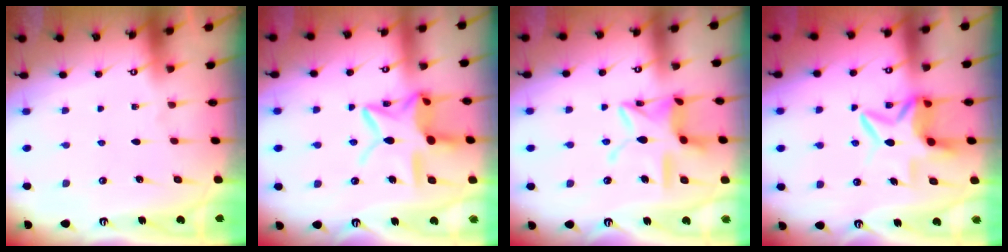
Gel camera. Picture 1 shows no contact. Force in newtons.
{"total": 15.2, "press": 15.1, "slide": 1.1}
{"total": 14.9, "press": 14.9, "slide": 1.3}
{"total": 8.2, "press": 8.2, "slide": 0.8}